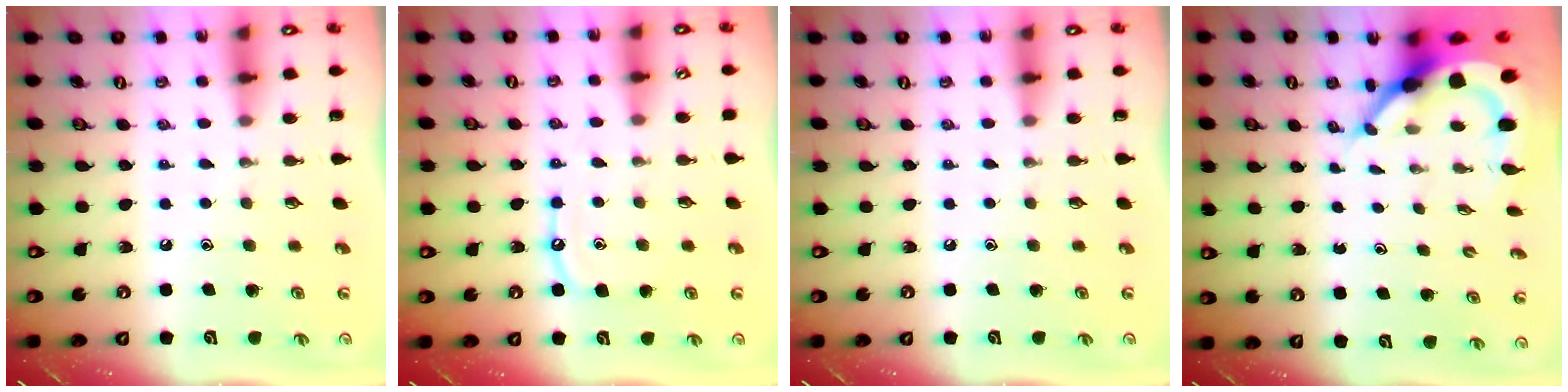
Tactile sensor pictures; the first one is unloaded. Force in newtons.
{"total": 8.0, "press": 7.9, "slide": 0.9}
{"total": 0.0}
{"total": 7.2, "press": 7.1, "slide": 0.9}